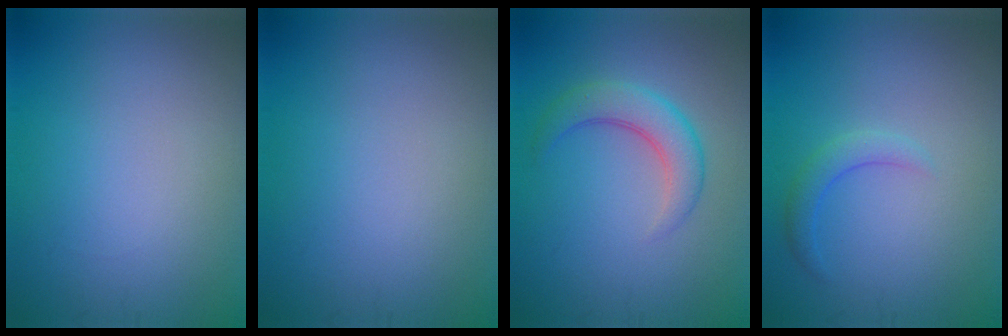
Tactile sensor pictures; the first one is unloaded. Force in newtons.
{"total": 0.0}
{"total": 3.9, "press": 3.9, "slide": 0.2}
{"total": 1.7, "press": 1.7, "slide": 0.1}